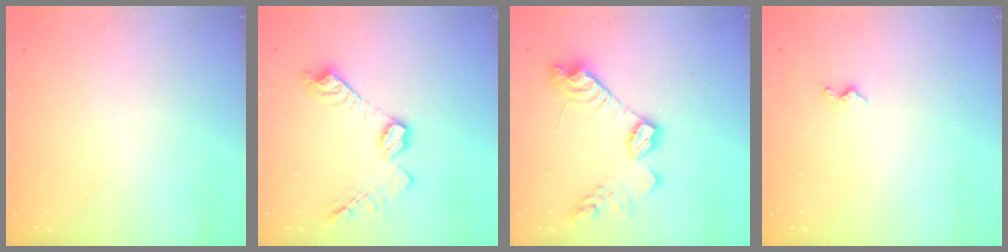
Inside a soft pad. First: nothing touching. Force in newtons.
{"total": 12.6, "press": 12.6, "slide": 0.8}
{"total": 13.2, "press": 13.2, "slide": 0.4}
{"total": 4.5, "press": 4.4, "slide": 0.7}